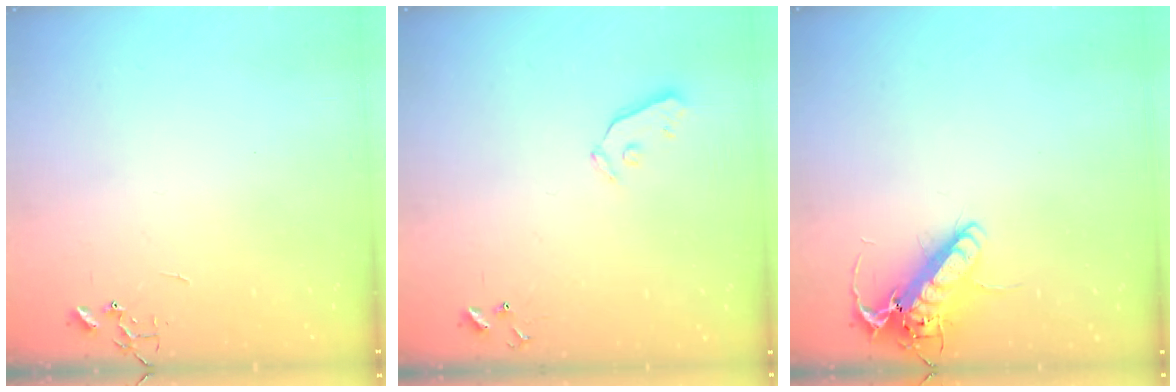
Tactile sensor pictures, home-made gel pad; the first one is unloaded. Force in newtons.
{"total": 4.7, "press": 4.6, "slide": 0.7}
{"total": 13.5, "press": 13.2, "slide": 2.7}